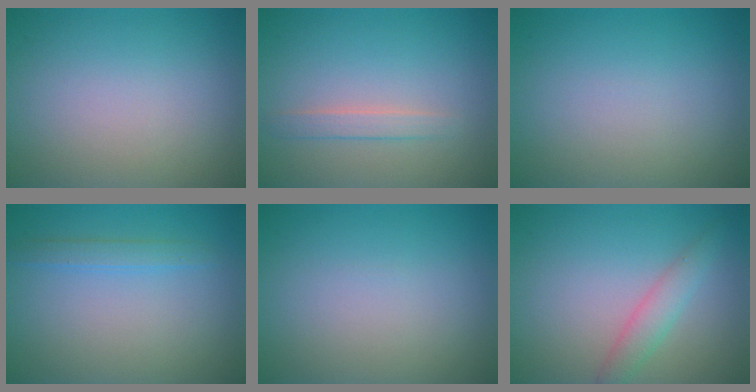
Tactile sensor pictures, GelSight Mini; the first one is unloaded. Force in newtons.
{"total": 1.5, "press": 1.5, "slide": 0.1}
{"total": 0.0}
{"total": 1.5, "press": 1.5, "slide": 0.2}
{"total": 0.0}
{"total": 2.3, "press": 2.3, "slide": 0.1}